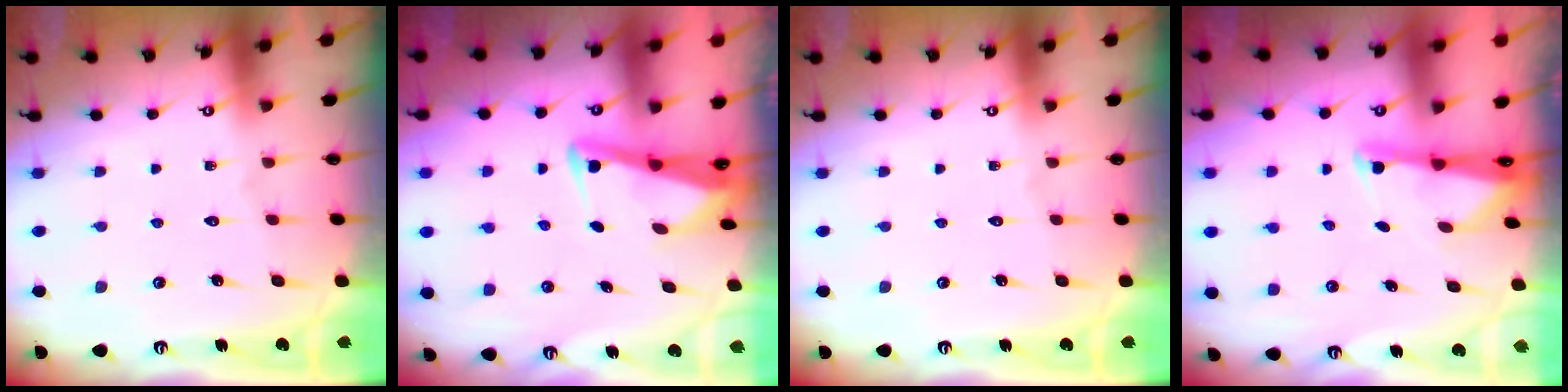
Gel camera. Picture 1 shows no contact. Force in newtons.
{"total": 3.1, "press": 3.0, "slide": 0.7}
{"total": 0.0}
{"total": 2.0, "press": 2.0, "slide": 0.4}